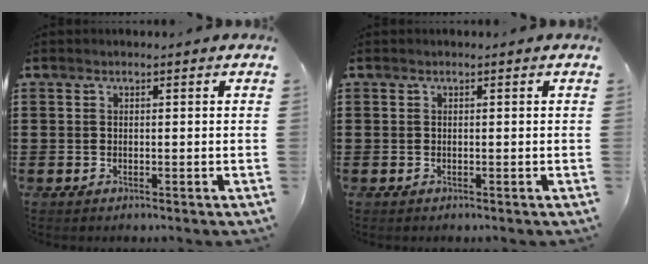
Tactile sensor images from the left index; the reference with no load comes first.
{"total": 0.0}